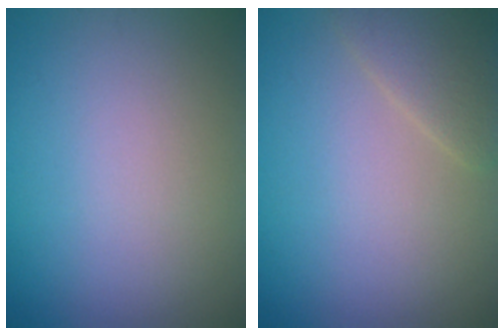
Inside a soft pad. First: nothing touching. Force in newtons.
{"total": 2.5, "press": 2.5, "slide": 0.2}